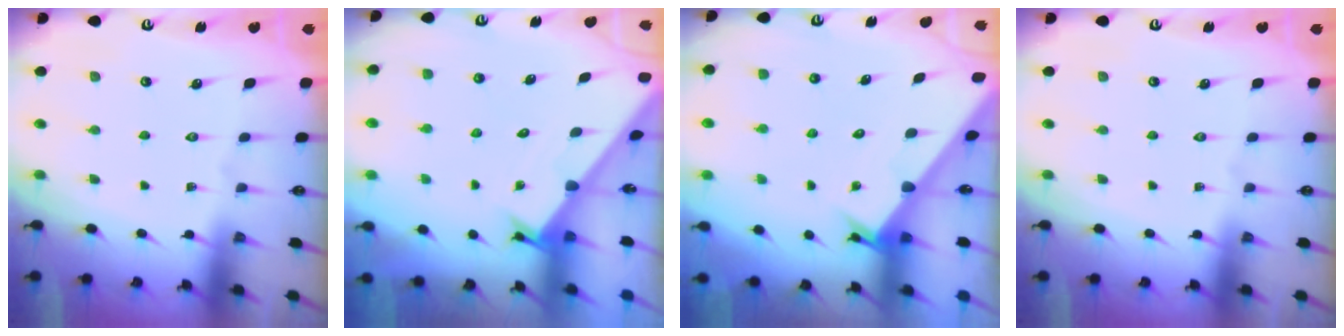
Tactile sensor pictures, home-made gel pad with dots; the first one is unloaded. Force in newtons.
{"total": 1.6, "press": 1.6, "slide": 0.1}
{"total": 2.8, "press": 2.8, "slide": 0.0}
{"total": 0.0}